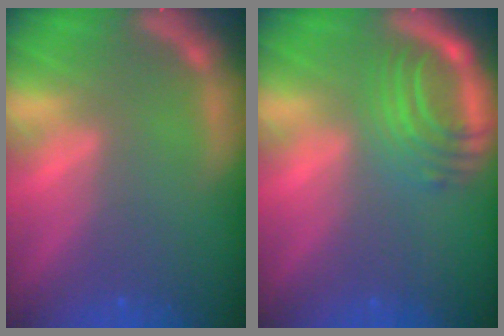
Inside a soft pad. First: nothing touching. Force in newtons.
{"total": 6.1}